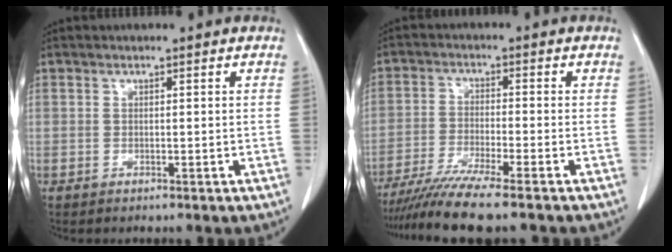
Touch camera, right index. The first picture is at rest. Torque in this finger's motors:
{"motor_torque": [1.10, -1.05, 0.26, 0.12]}